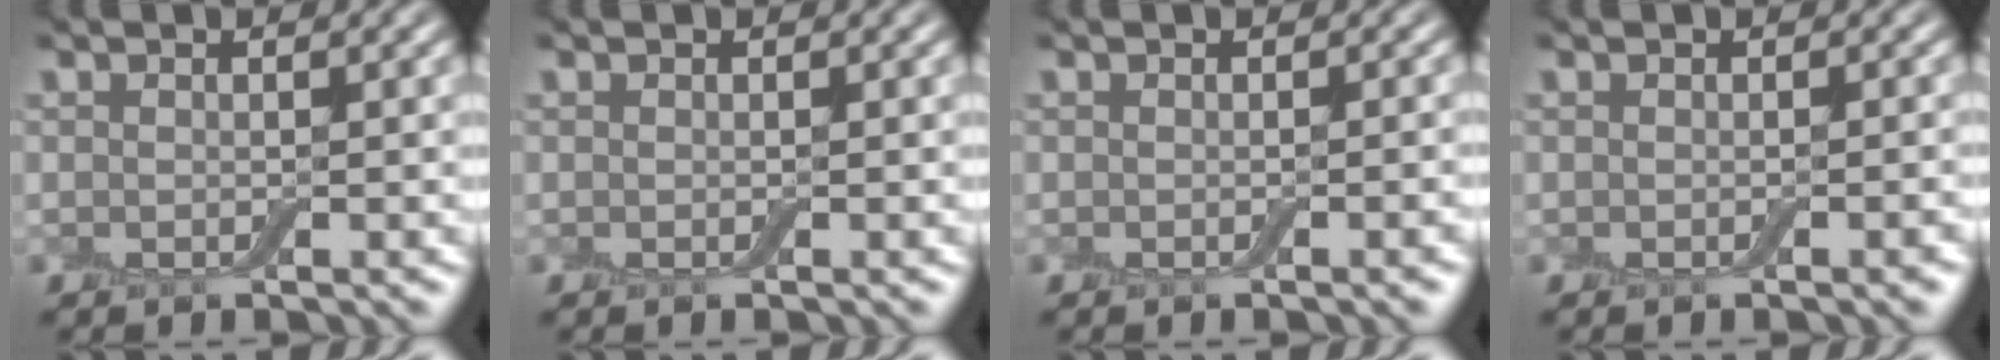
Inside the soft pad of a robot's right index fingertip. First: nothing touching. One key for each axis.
{"total": 0.0}
{"total": 0.9, "fx": -0.4, "fy": 0.1, "fz": 0.8, "tx": -0.008, "ty": 0.002, "tz": -0.006}
{"total": 0.9, "fx": -0.4, "fy": 0.1, "fz": 0.8, "tx": -0.008, "ty": 0.002, "tz": -0.005}